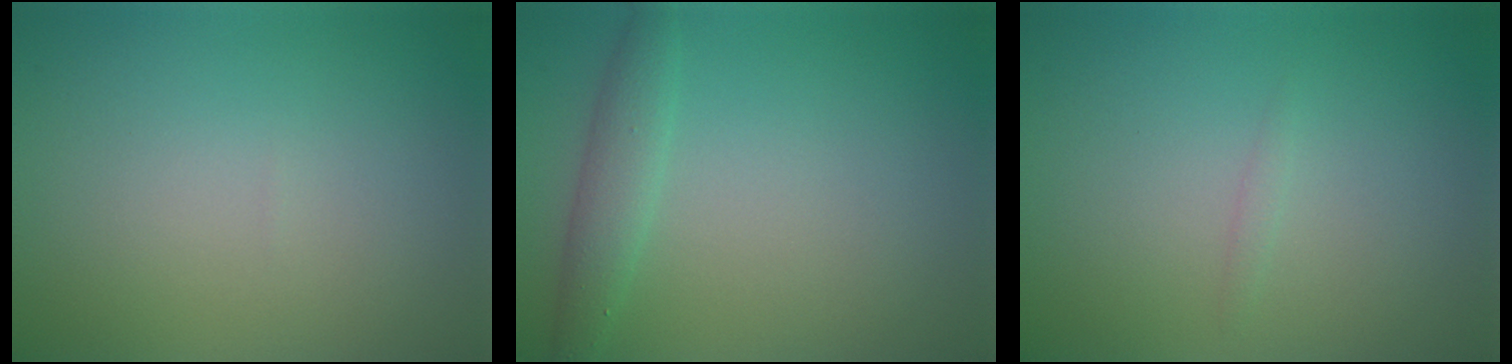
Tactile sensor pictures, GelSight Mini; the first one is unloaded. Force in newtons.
{"total": 2.2, "press": 2.2, "slide": 0.0}
{"total": 0.6, "press": 0.6, "slide": 0.1}